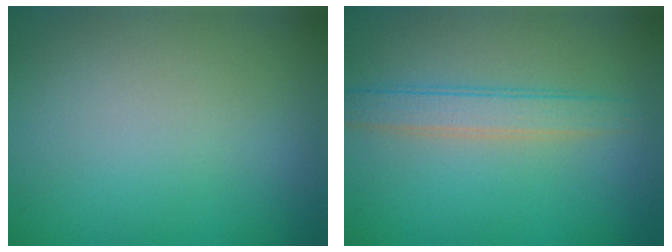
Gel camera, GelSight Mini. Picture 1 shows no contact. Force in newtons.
{"total": 2.7, "press": 2.7, "slide": 0.0}